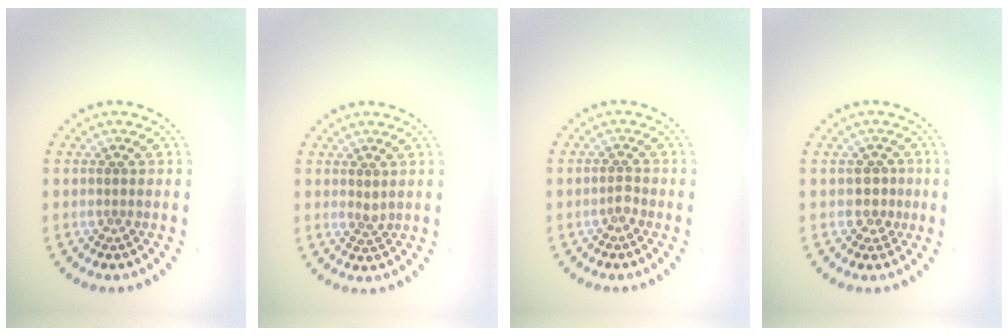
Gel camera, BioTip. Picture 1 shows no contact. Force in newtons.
{"total": 0.9, "press": 0.6, "slide": 0.7}
{"total": 1.0, "press": 0.7, "slide": 0.6}
{"total": 1.7, "press": 1.2, "slide": 1.1}